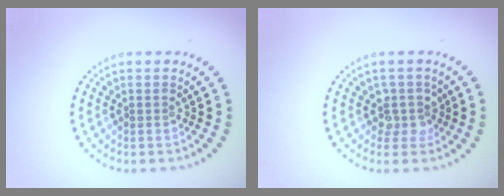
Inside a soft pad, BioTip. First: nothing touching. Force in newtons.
{"total": 2.0, "press": 1.6, "slide": 1.2}